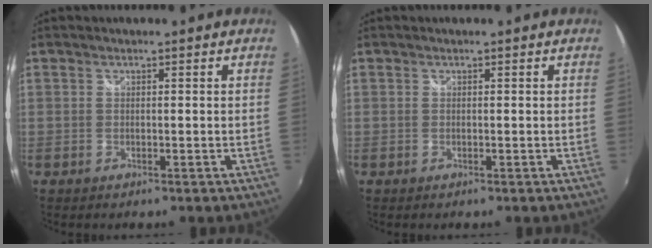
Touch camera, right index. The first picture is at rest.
{"total": 0.0}